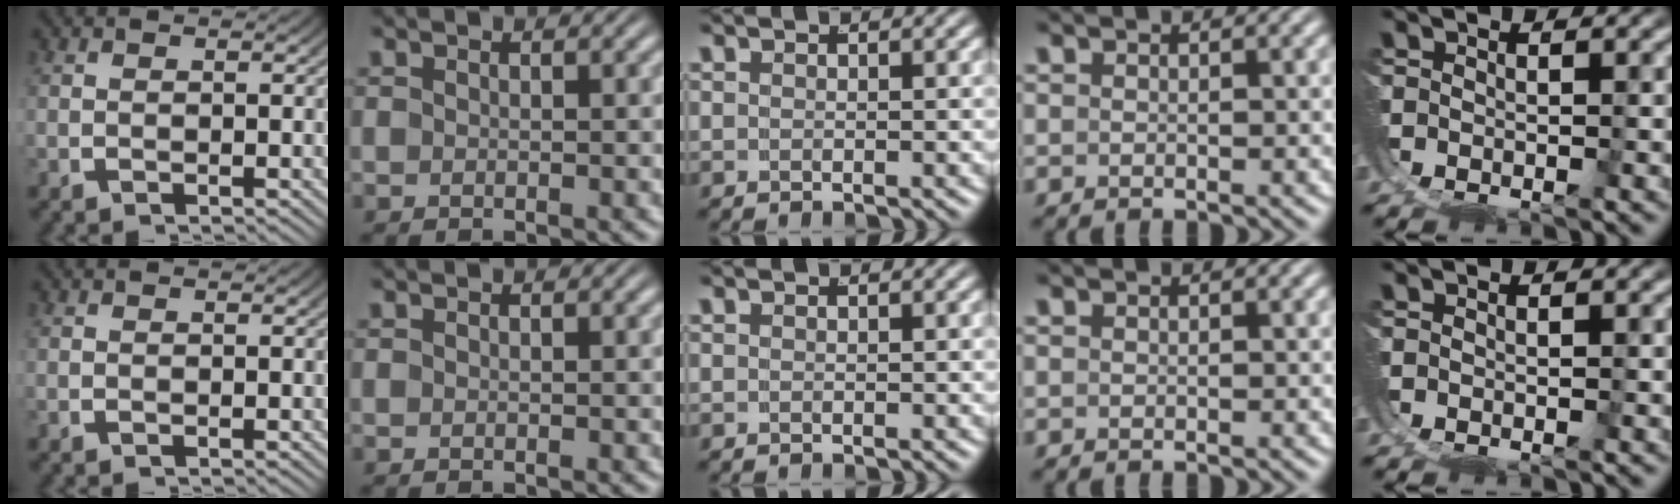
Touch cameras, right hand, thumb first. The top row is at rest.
{}